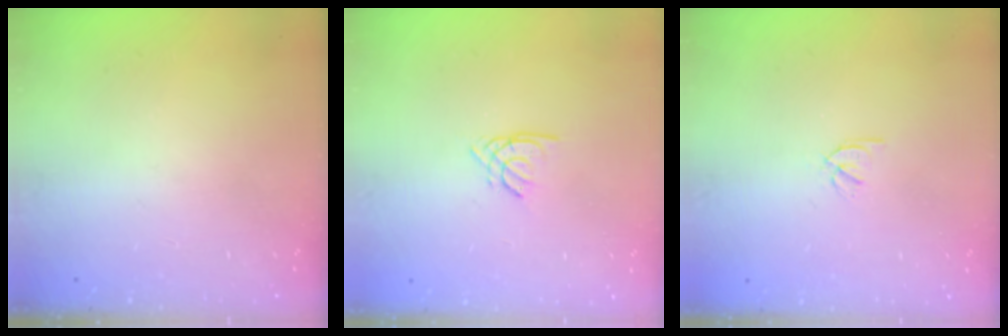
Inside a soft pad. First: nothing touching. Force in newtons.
{"total": 1.5, "press": 1.4, "slide": 0.4}
{"total": 2.1, "press": 2.1, "slide": 0.4}